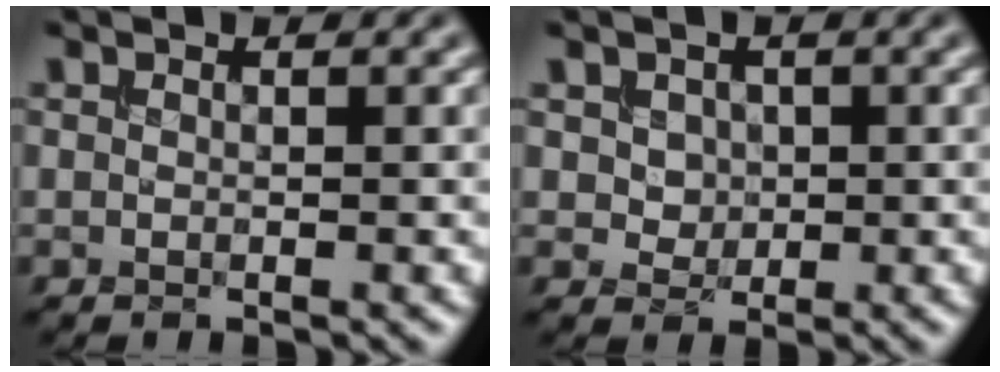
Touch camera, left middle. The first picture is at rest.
{"total": 2.5, "force": [0.8, 2.0, 1.1], "torque": [-0.028, 0.003, 0.023]}